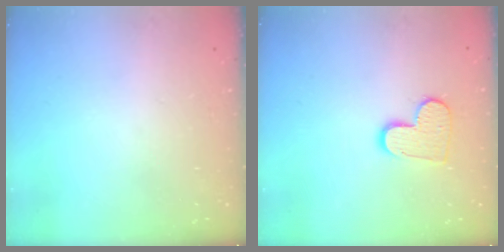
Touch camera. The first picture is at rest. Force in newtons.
{"total": 10.4, "press": 10.4, "slide": 0.6}